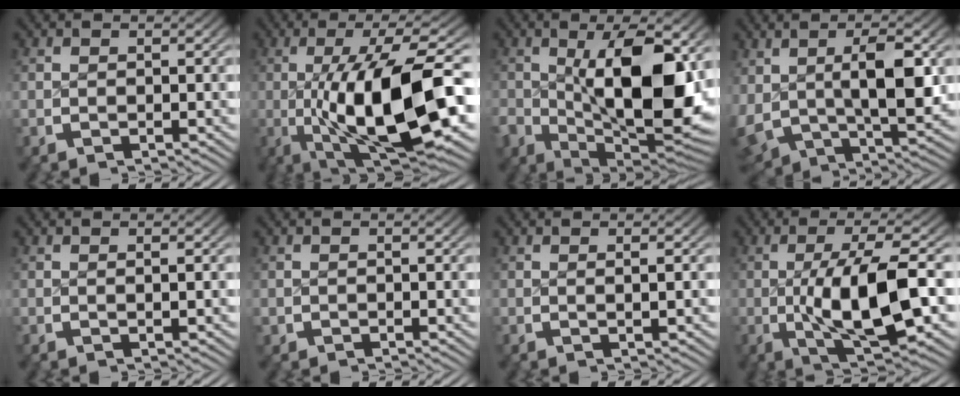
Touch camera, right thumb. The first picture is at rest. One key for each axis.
{"total": 16.1, "fx": -2.1, "fy": 7.0, "fz": 14.3, "tx": -0.262, "ty": -0.031, "tz": -0.014}
{"total": 15.6, "fx": -1.1, "fy": 8.6, "fz": 12.9, "tx": -0.224, "ty": -0.049, "tz": 0.016}
{"total": 8.6, "fx": 0.4, "fy": 5.2, "fz": 6.8, "tx": -0.140, "ty": -0.020, "tz": 0.026}
{"total": 0.5, "fx": 0.2, "fy": 0.0, "fz": 0.5, "tx": -0.008, "ty": 0.000, "tz": 0.005}
{"total": 0.7, "fx": -0.1, "fy": 0.6, "fz": 0.1, "tx": -0.003, "ty": -0.007, "tz": 0.001}
{"total": 0.8, "fx": 0.2, "fy": 0.0, "fz": 0.8, "tx": -0.013, "ty": 0.001, "tz": 0.005}
{"total": 10.4, "fx": -1.1, "fy": 4.3, "fz": 9.4, "tx": -0.185, "ty": -0.025, "tz": -0.004}